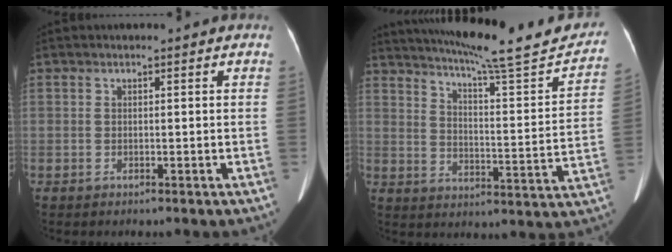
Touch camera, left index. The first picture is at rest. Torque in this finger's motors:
{"motor_torque": [0.29, -0.83, 0.06, 0.09]}